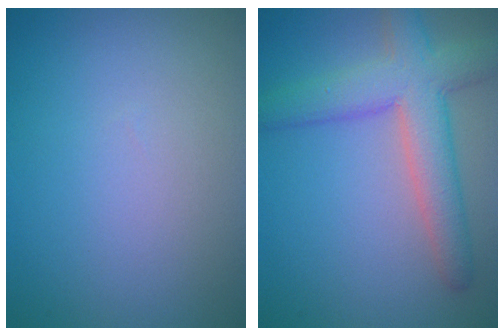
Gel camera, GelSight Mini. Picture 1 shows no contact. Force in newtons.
{"total": 6.0, "press": 6.0, "slide": 0.4}